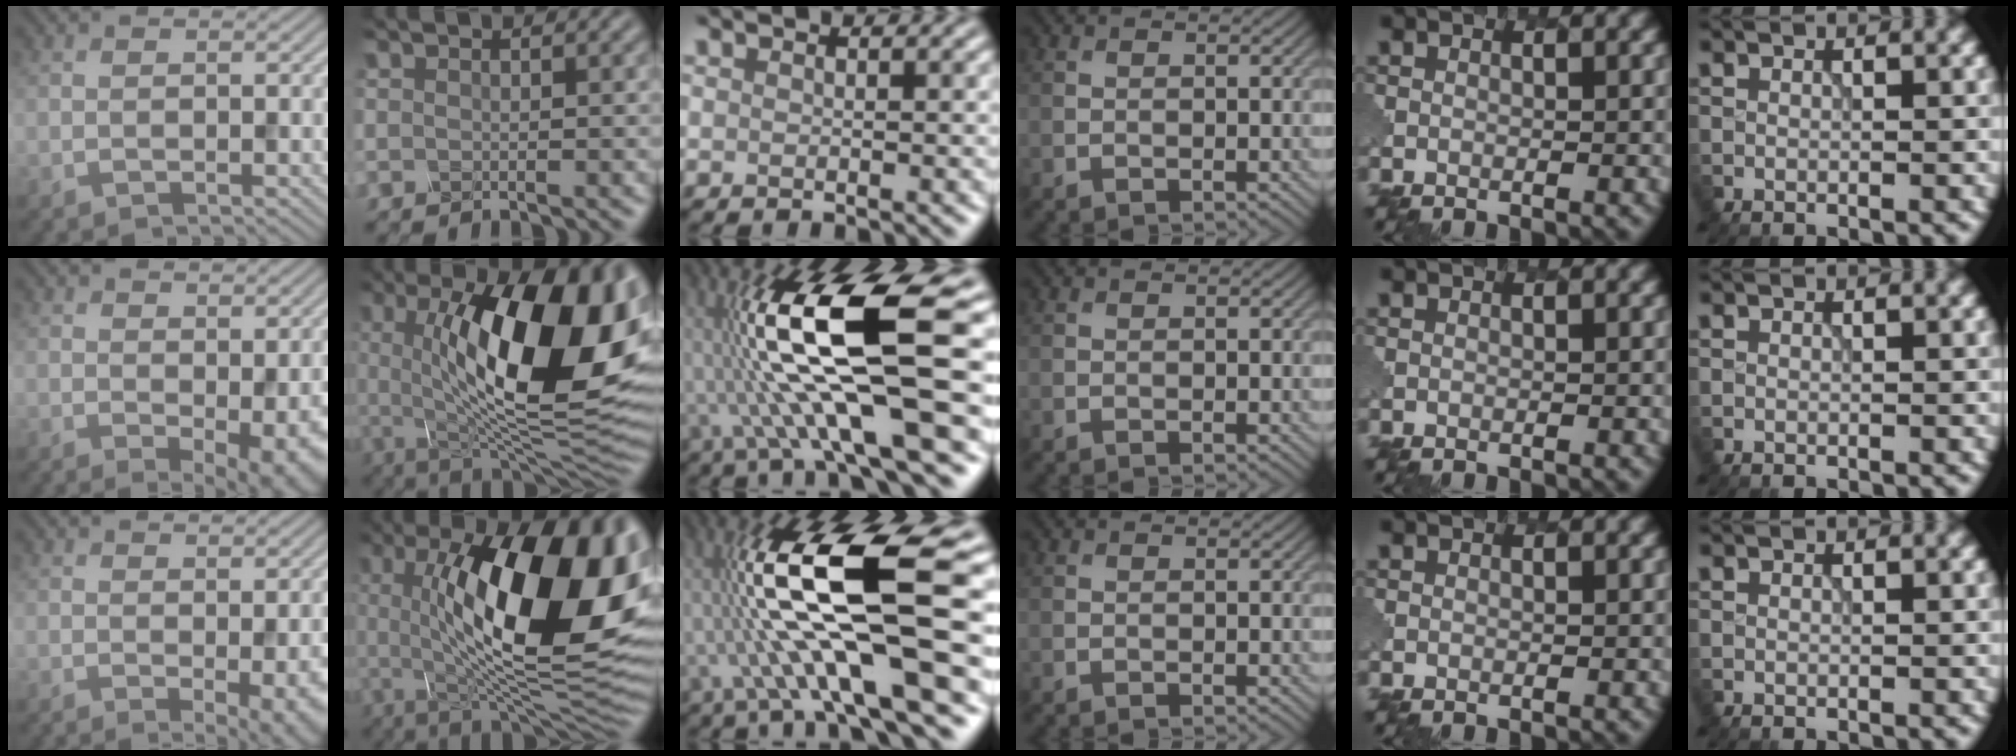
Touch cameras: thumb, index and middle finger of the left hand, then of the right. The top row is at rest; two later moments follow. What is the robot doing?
{"motion": "pour", "object": "mug"}